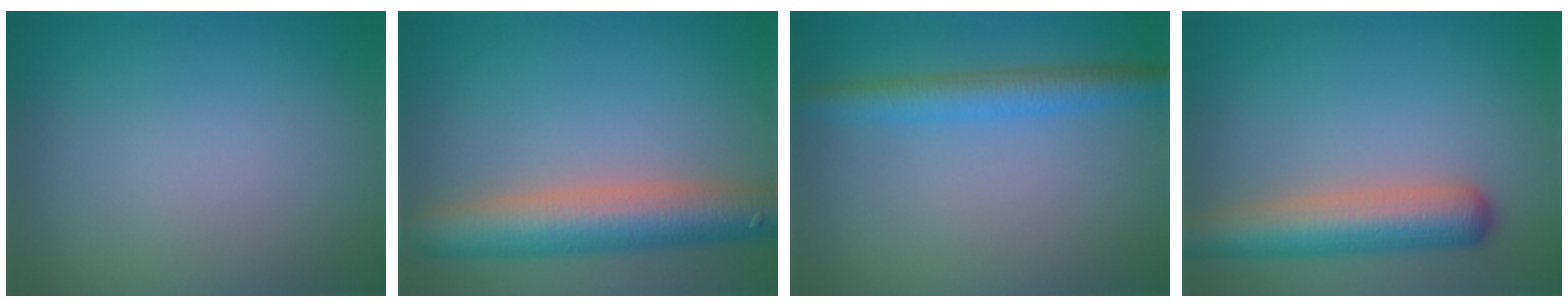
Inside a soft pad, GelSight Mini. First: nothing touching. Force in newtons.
{"total": 7.6, "press": 7.6, "slide": 0.4}
{"total": 3.6, "press": 3.5, "slide": 0.2}
{"total": 5.9, "press": 5.9, "slide": 0.3}